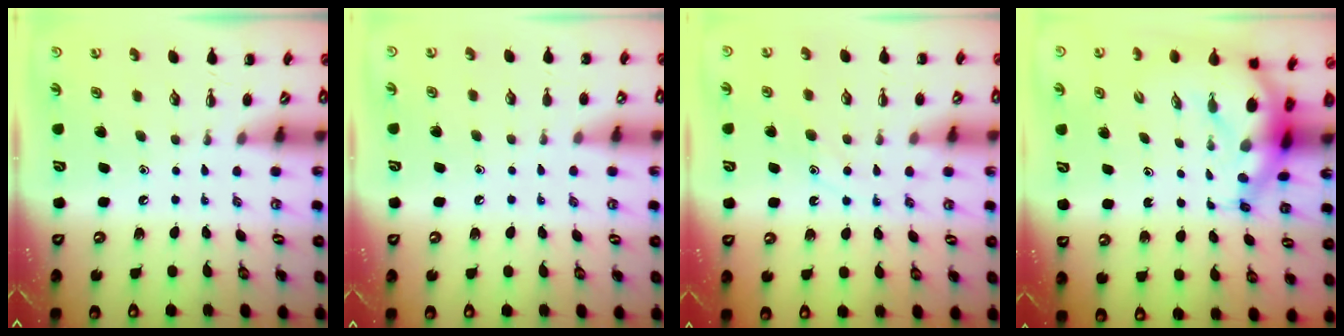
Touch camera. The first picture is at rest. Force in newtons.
{"total": 5.3, "press": 5.0, "slide": 1.9}
{"total": 12.1, "press": 12.0, "slide": 0.9}
{"total": 8.4, "press": 8.0, "slide": 2.7}